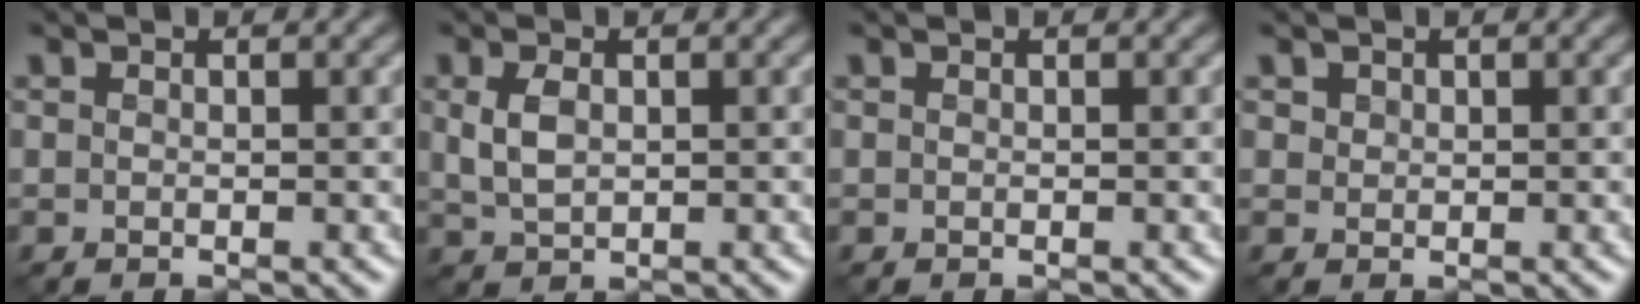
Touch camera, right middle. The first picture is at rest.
{"total": 2.1, "force": [0.2, 1.3, 1.7], "torque": [-0.043, -0.004, 0.010]}
{"total": 0.0}
{"total": 0.7, "force": [0.5, 0.5, 0.0], "torque": [-0.002, -0.002, 0.012]}